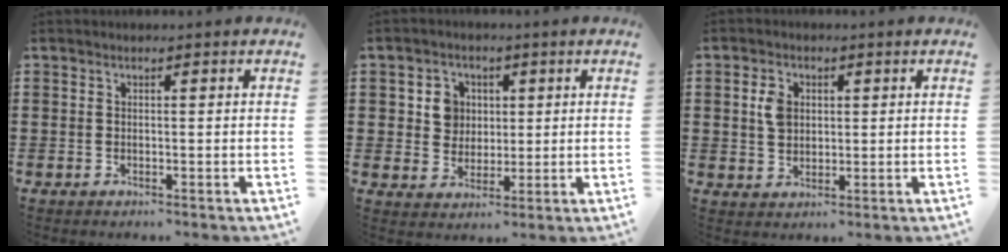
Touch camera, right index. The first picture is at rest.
{"total": 5.0, "force": [1.1, 4.6, 1.5], "torque": [-0.051, 0.015, 0.017]}
{"total": 3.8, "force": [0.8, 2.8, 2.4], "torque": [-0.056, 0.011, 0.014]}